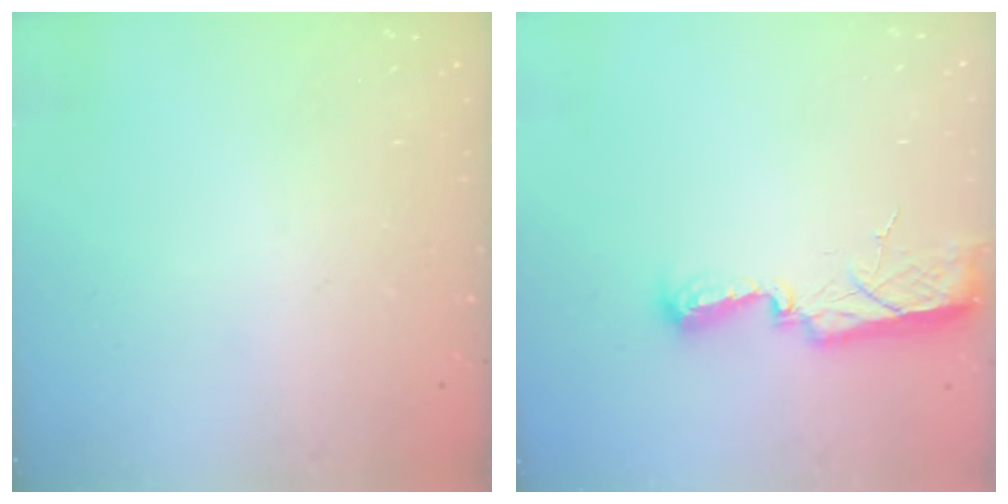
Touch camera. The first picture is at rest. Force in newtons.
{"total": 7.5, "press": 7.5, "slide": 0.8}